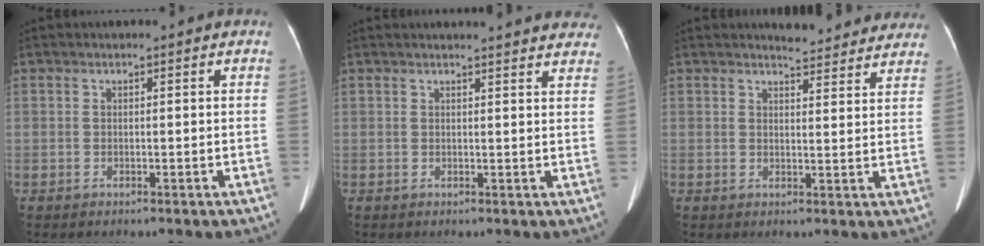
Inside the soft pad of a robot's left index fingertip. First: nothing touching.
{"total": 18.4, "force": [17.5, 2.7, 5.2], "torque": [-0.060, -0.018, 0.195]}
{"total": 9.4, "force": [9.0, 1.8, 2.0], "torque": [-0.011, -0.005, 0.095]}